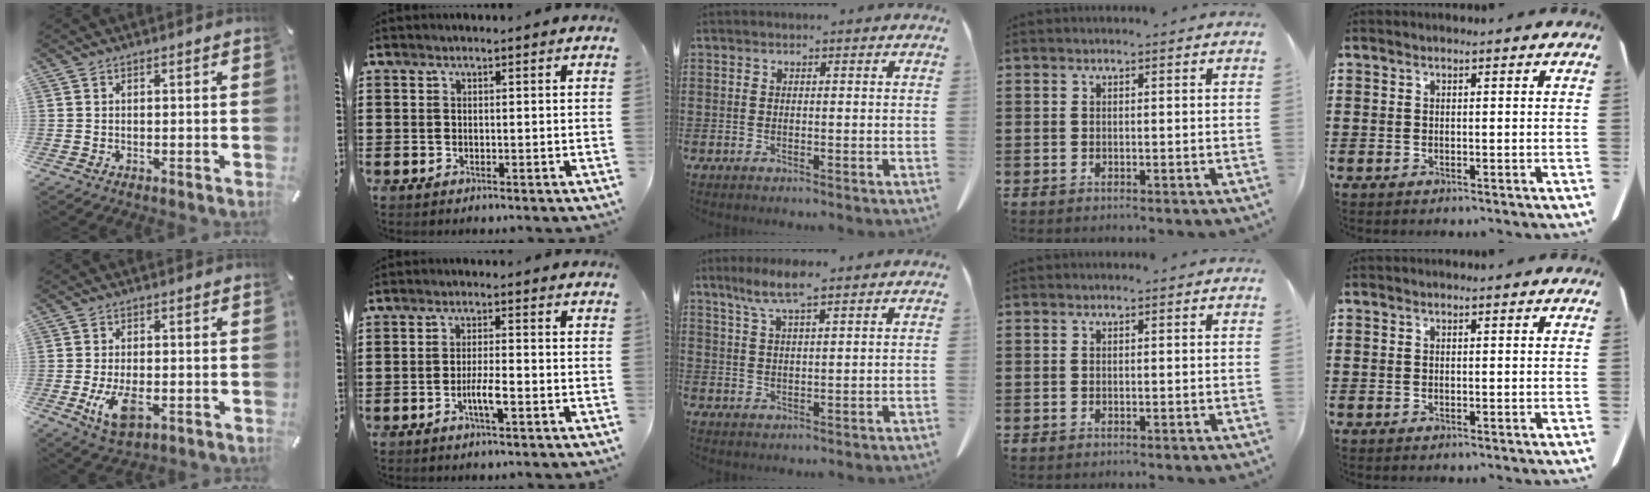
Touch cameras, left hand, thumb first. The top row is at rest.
{"thumb": {"total": 7.8, "force": [-2.1, 4.3, 6.2], "torque": [-0.130, -0.006, -0.038]}, "index": {"total": 3.6, "force": [-1.4, 0.6, 3.3], "torque": [-0.063, 0.000, -0.027]}, "middle": {"total": 6.1, "force": [4.1, 1.0, 4.4], "torque": [-0.095, 0.000, 0.071]}}